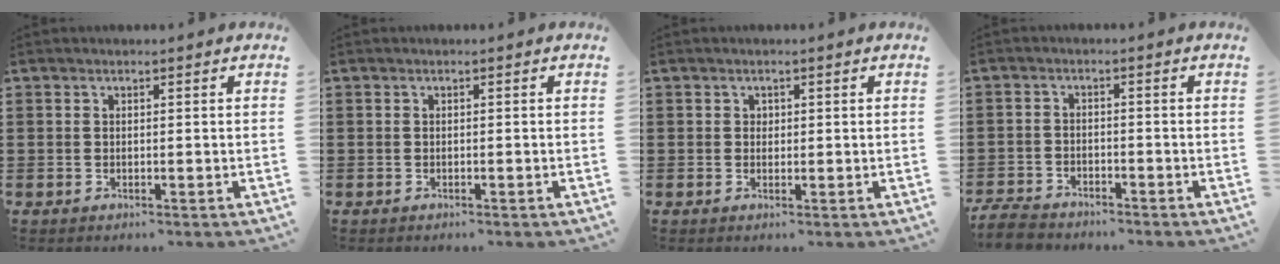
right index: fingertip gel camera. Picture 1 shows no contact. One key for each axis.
{"total": 0.5, "fx": -0.5, "fy": -0.2, "fz": 0.1, "tx": -0.001, "ty": -0.005, "tz": -0.009}
{"total": 0.8, "fx": 0.3, "fy": 0.8, "fz": 0.2, "tx": -0.005, "ty": 0.003, "tz": 0.006}
{"total": 4.0, "fx": -3.8, "fy": 0.6, "fz": 0.8, "tx": -0.028, "ty": -0.005, "tz": -0.082}